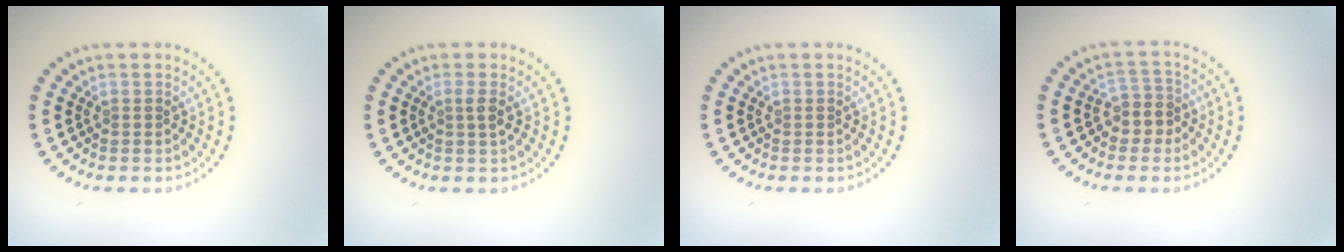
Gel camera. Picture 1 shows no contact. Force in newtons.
{"total": 1.2, "press": 1.0, "slide": 0.8}
{"total": 0.0}
{"total": 2.3, "press": 1.9, "slide": 1.3}